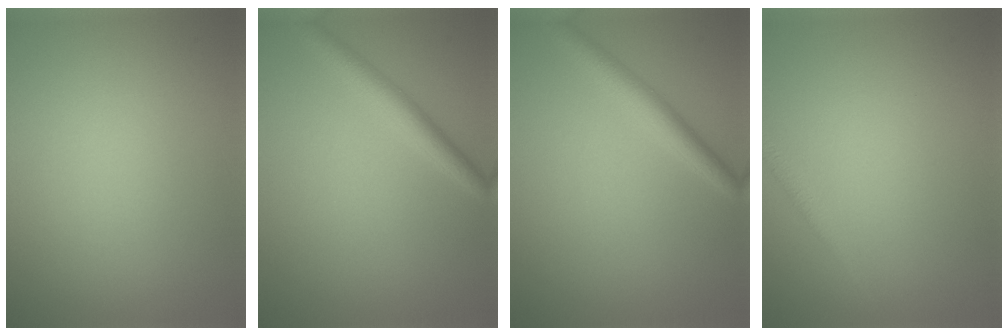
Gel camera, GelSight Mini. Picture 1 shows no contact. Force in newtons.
{"total": 2.4, "press": 2.4, "slide": 0.1}
{"total": 2.4, "press": 2.4, "slide": 0.1}
{"total": 1.0, "press": 1.0, "slide": 0.0}